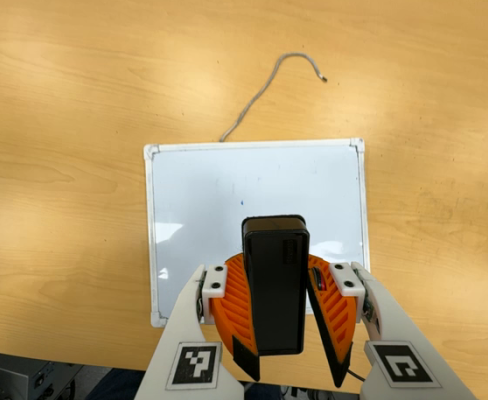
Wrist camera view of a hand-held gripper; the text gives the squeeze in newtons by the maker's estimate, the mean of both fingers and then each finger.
{"total": 10.2, "left": 10.3, "right": 10.2}